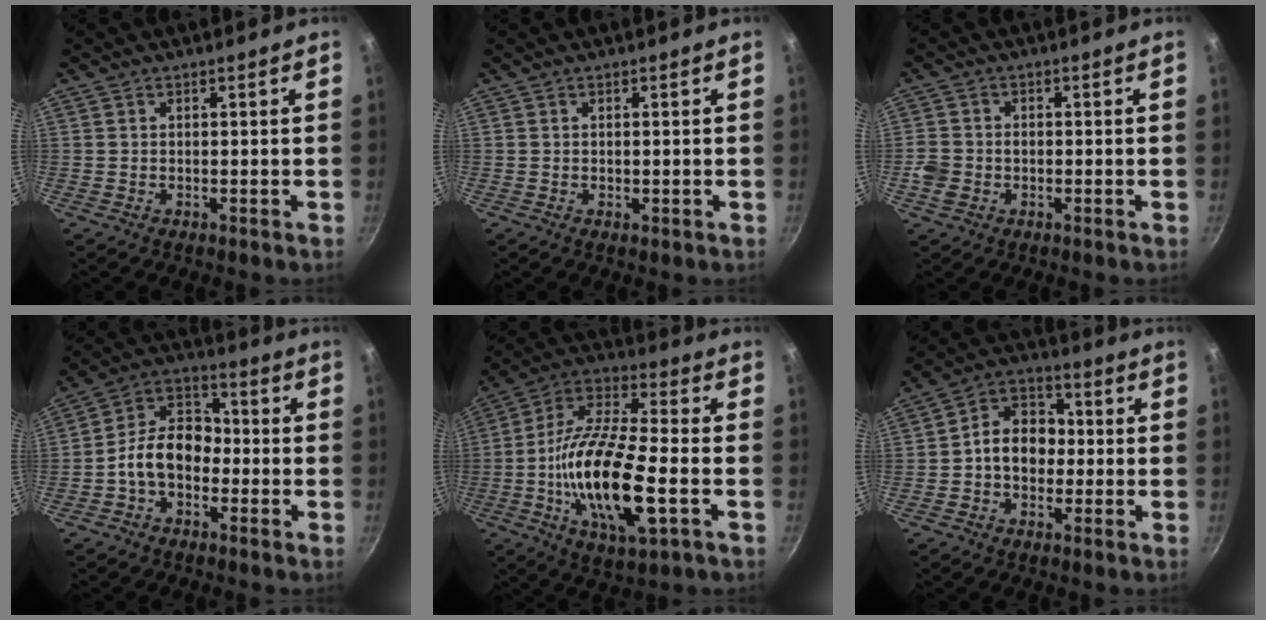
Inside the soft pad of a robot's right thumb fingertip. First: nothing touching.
{"total": 0.7, "force": [-0.1, 0.4, 0.6], "torque": [-0.007, -0.001, -0.002]}
{"total": 4.5, "force": [-1.2, 3.7, 2.2], "torque": [-0.042, 0.014, -0.026]}
{"total": 11.0, "force": [-2.8, 7.8, 7.2], "torque": [-0.083, 0.046, -0.068]}
{"total": 21.0, "force": [-4.6, 7.2, 19.2], "torque": [-0.370, 0.020, -0.099]}
{"total": 10.5, "force": [-0.7, 8.1, 6.6], "torque": [-0.059, 0.032, -0.028]}